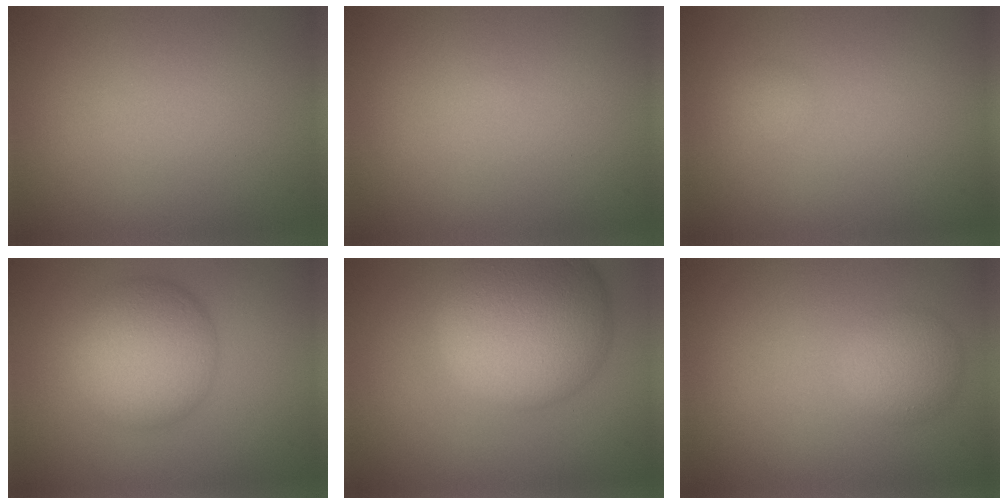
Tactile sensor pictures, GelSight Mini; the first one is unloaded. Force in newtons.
{"total": 0.0}
{"total": 1.0, "press": 1.0, "slide": 0.0}
{"total": 7.0, "press": 7.0, "slide": 0.2}
{"total": 11.4, "press": 11.4, "slide": 0.7}
{"total": 2.7, "press": 2.7, "slide": 0.1}